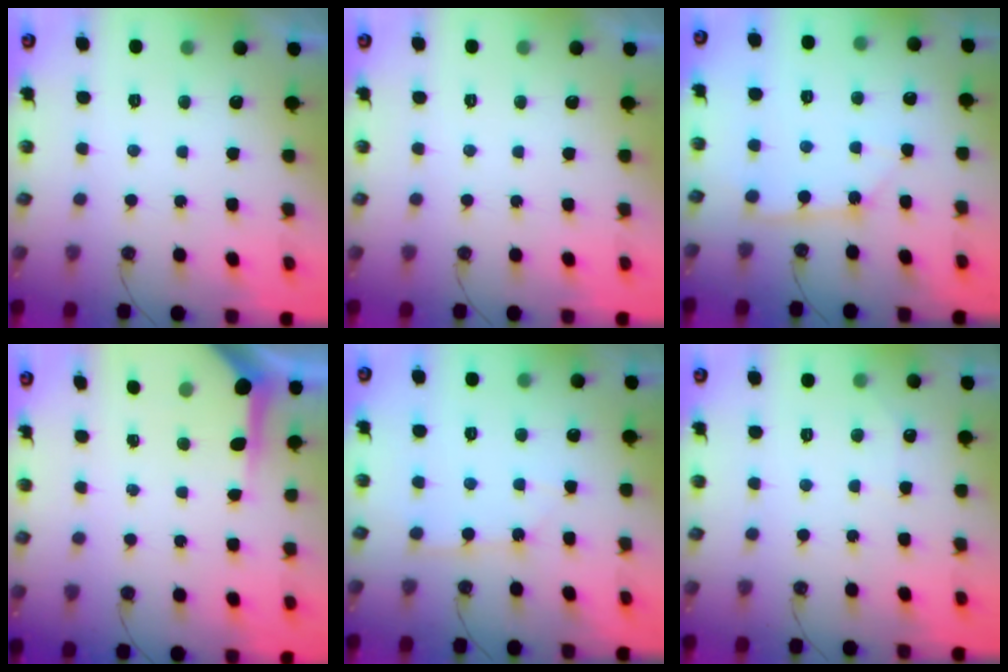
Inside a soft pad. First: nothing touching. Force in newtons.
{"total": 0.0}
{"total": 2.9, "press": 2.9, "slide": 0.2}
{"total": 5.6, "press": 5.6, "slide": 0.2}
{"total": 3.8, "press": 3.7, "slide": 0.5}
{"total": 2.8, "press": 2.8, "slide": 0.4}